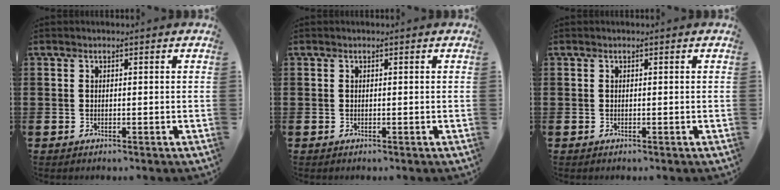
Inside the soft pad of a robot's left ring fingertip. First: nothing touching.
{"total": 0.0}
{"total": 0.0}